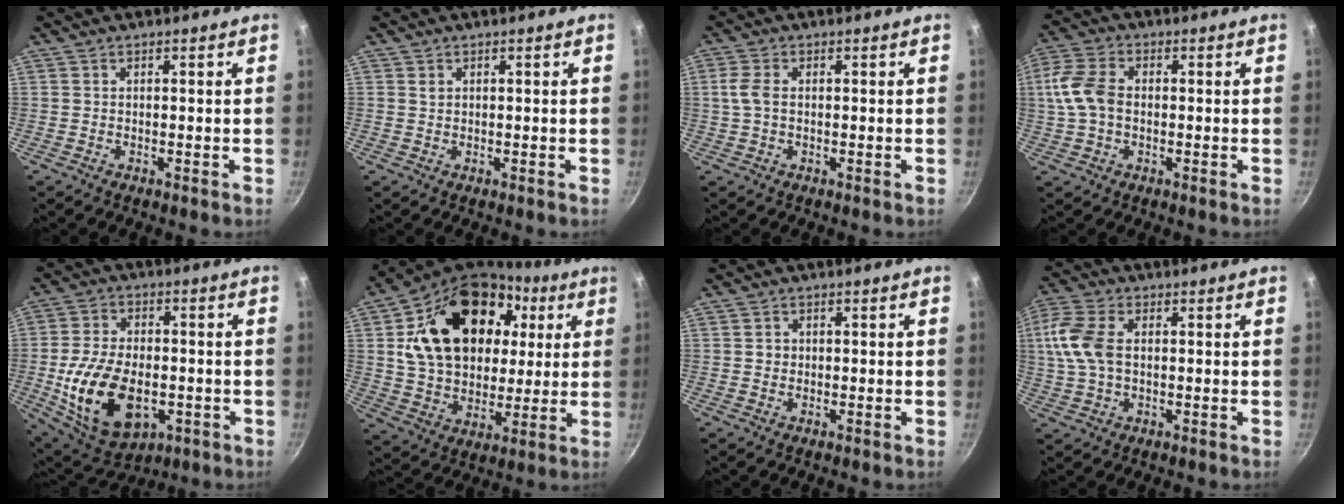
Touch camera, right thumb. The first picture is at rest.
{"total": 0.8, "force": [0.4, 0.7, 0.3], "torque": [-0.004, 0.000, 0.007]}
{"total": 3.7, "force": [0.3, 2.4, 2.9], "torque": [-0.064, 0.007, 0.003]}
{"total": 9.3, "force": [0.3, 6.3, 6.8], "torque": [-0.142, 0.018, -0.004]}
{"total": 18.2, "force": [-3.9, 11.1, 13.9], "torque": [-0.243, 0.007, -0.052]}
{"total": 27.0, "force": [7.0, 18.8, 18.1], "torque": [-0.295, 0.011, 0.121]}
{"total": 1.3, "force": [0.1, 1.2, 0.4], "torque": [0.001, 0.002, 0.000]}
{"total": 10.3, "force": [1.3, 6.5, 8.0], "torque": [-0.169, 0.013, 0.016]}